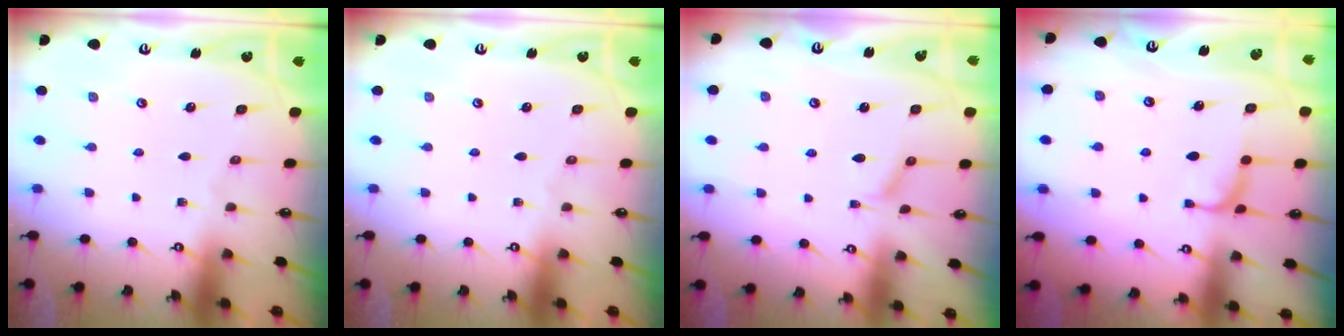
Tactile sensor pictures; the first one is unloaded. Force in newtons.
{"total": 0.0}
{"total": 2.1, "press": 2.0, "slide": 0.6}
{"total": 2.3, "press": 2.2, "slide": 0.8}